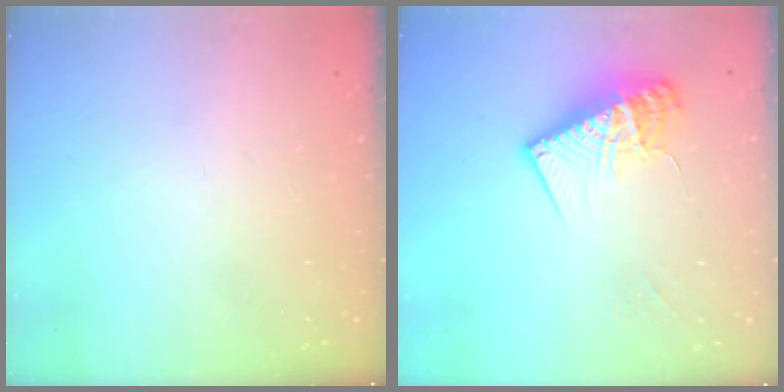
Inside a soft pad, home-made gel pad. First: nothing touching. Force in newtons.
{"total": 13.5, "press": 13.4, "slide": 1.6}